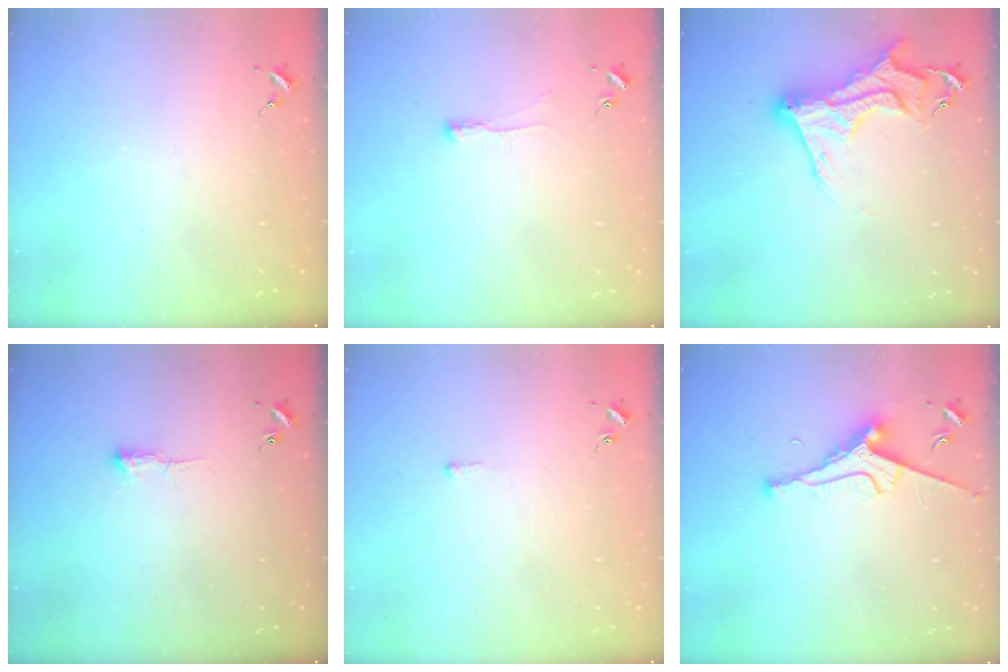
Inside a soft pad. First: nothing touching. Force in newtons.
{"total": 4.1, "press": 4.0, "slide": 0.6}
{"total": 15.2, "press": 15.1, "slide": 1.2}
{"total": 3.6, "press": 3.5, "slide": 0.8}
{"total": 2.7, "press": 2.7, "slide": 0.5}
{"total": 8.8, "press": 8.7, "slide": 1.4}